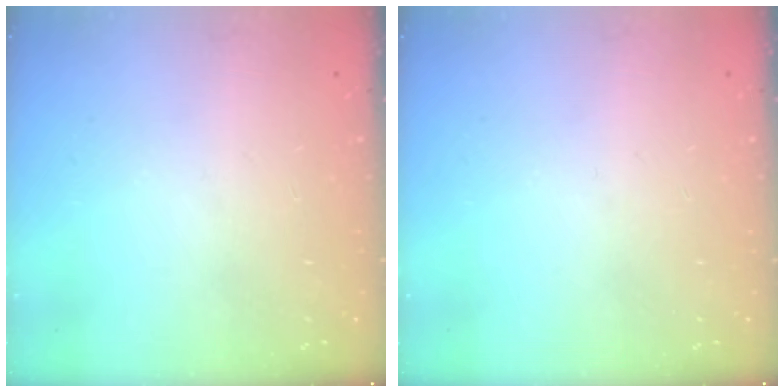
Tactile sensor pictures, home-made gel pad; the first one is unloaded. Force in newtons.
{"total": 0.0}